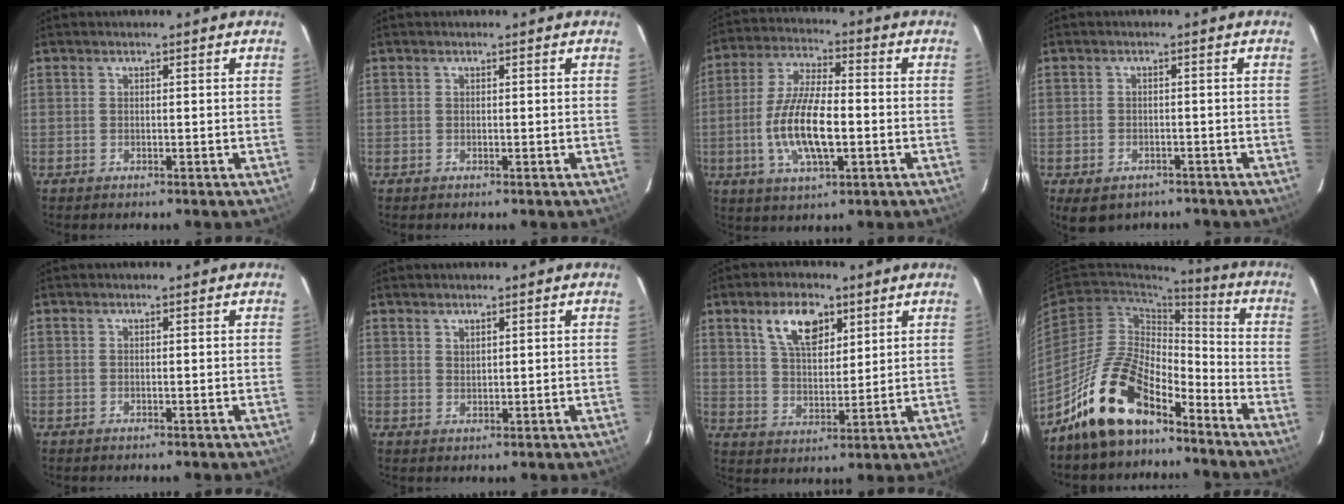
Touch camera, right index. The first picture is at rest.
{"total": 0.0}
{"total": 13.3, "force": [-2.8, 4.6, 12.2], "torque": [-0.246, -0.005, -0.050]}
{"total": 6.3, "force": [-4.2, 3.9, 2.7], "torque": [-0.055, -0.010, -0.053]}
{"total": 0.0}
{"total": 1.5, "force": [1.2, 0.6, 0.5], "torque": [-0.006, 0.001, 0.023]}
{"total": 9.6, "force": [5.2, 4.8, 6.4], "torque": [-0.113, 0.013, 0.098]}
{"total": 16.1, "force": [-11.7, 6.7, 8.8], "torque": [-0.174, 0.019, -0.209]}